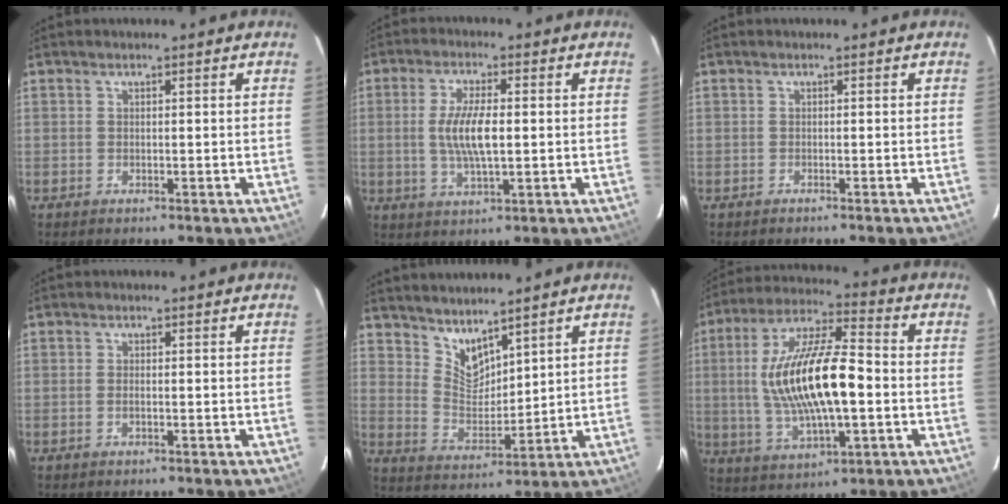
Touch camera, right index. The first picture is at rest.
{"total": 7.6, "force": [0.0, 2.1, 7.3], "torque": [-0.145, -0.002, 0.002]}
{"total": 0.5, "force": [-0.5, -0.2, 0.1], "torque": [0.005, -0.005, -0.007]}
{"total": 0.8, "force": [-0.3, 0.4, 0.7], "torque": [-0.015, 0.001, -0.006]}
{"total": 6.8, "force": [5.7, 2.6, 2.6], "torque": [-0.040, -0.005, 0.116]}
{"total": 19.1, "force": [-0.8, 6.5, 18.0], "torque": [-0.348, 0.008, -0.009]}